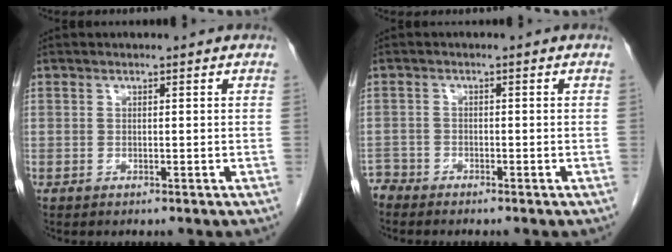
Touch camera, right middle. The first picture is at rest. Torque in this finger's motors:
{"motor_torque": [-0.20, 0.16, 0.02, -0.03]}